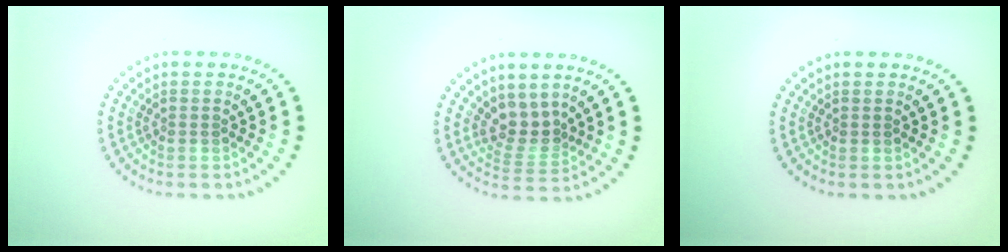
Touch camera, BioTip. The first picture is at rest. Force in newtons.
{"total": 2.9, "press": 2.0, "slide": 2.1}
{"total": 0.0}